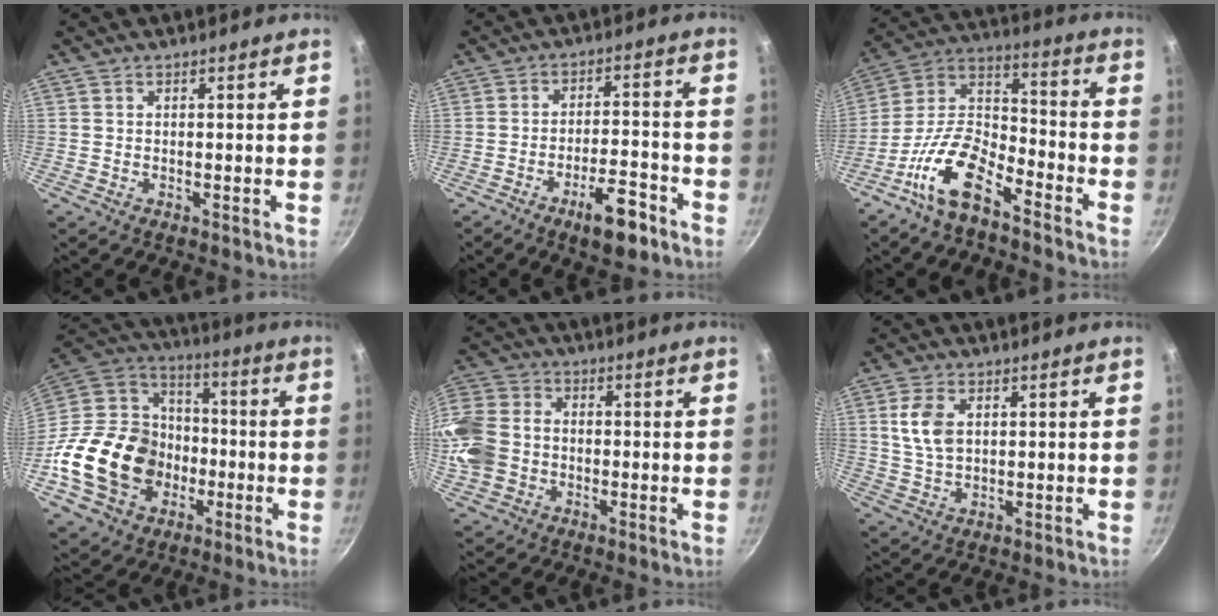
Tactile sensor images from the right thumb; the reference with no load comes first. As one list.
[{"total": 9.0, "force": [-5.4, 2.9, 6.6], "torque": [-0.093, 0.038, -0.078]}, {"total": 14.0, "force": [-8.8, 6.1, 9.0], "torque": [-0.168, 0.081, -0.187]}, {"total": 24.6, "force": [-6.7, 19.2, 14.0], "torque": [-0.241, 0.052, -0.110]}, {"total": 15.0, "force": [-2.1, 12.3, 8.4], "torque": [-0.181, 0.032, -0.052]}, {"total": 6.8, "force": [1.6, 4.3, 5.0], "torque": [-0.090, -0.003, 0.032]}]